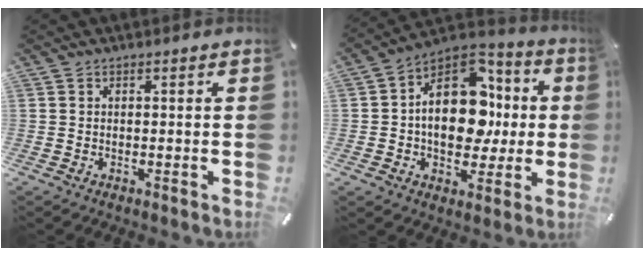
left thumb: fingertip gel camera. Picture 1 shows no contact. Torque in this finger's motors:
{"motor_torque": [1.26, 1.26, 1.02, -0.68, 0.34]}